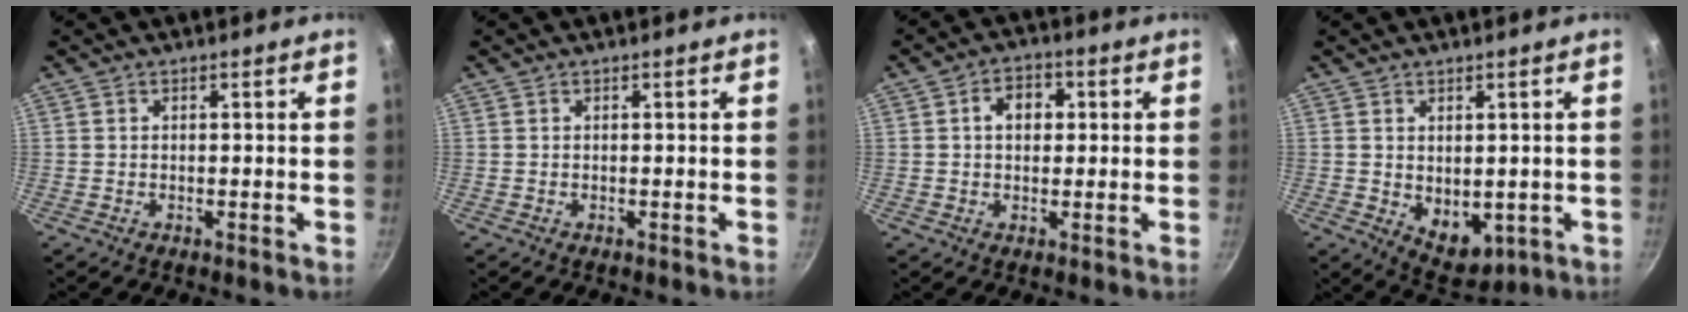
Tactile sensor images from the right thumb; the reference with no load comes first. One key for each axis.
{"total": 0.0}
{"total": 5.8, "fx": 1.0, "fy": 4.2, "fz": 3.8, "tx": -0.033, "ty": 0.011, "tz": 0.010}
{"total": 7.1, "fx": -0.1, "fy": 4.8, "fz": 5.2, "tx": -0.050, "ty": -0.016, "tz": 0.018}